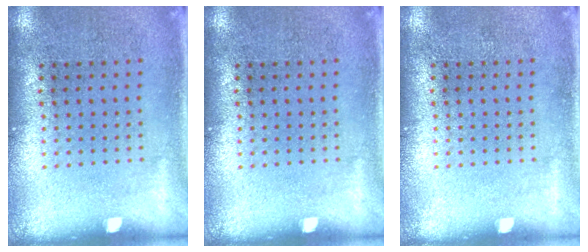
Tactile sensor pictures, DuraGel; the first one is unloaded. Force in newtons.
{"total": 0.0}
{"total": 0.0}